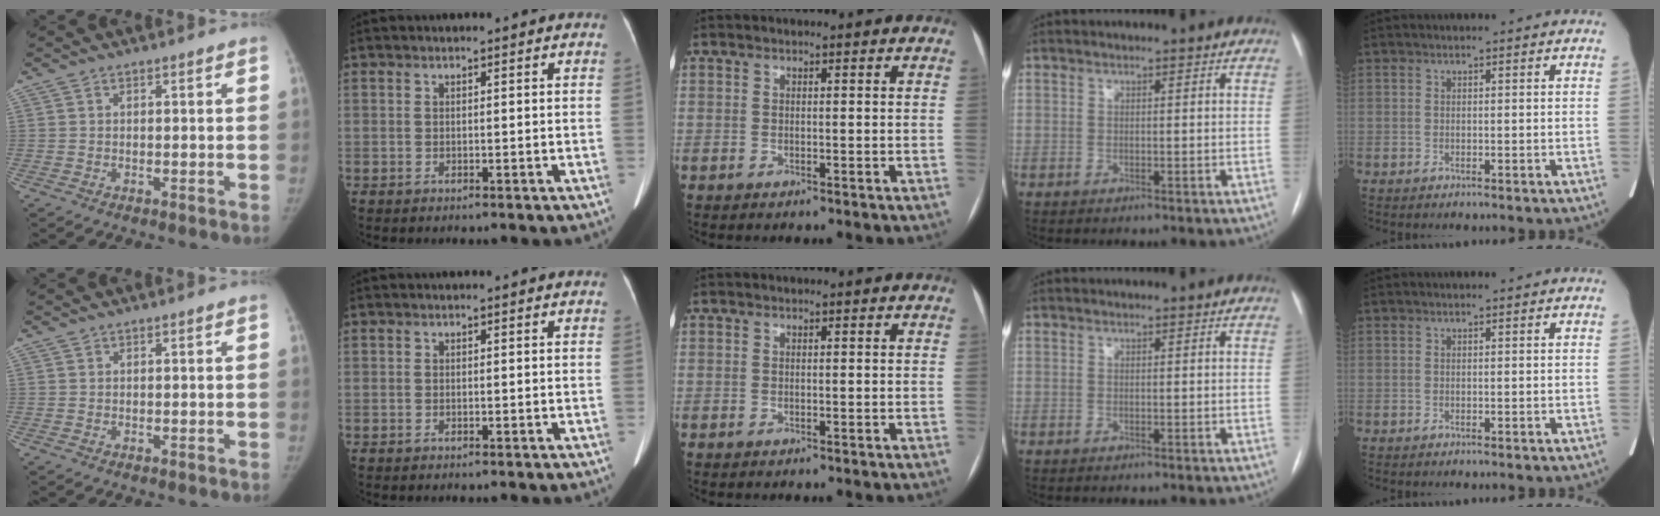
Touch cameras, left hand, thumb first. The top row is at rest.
{}